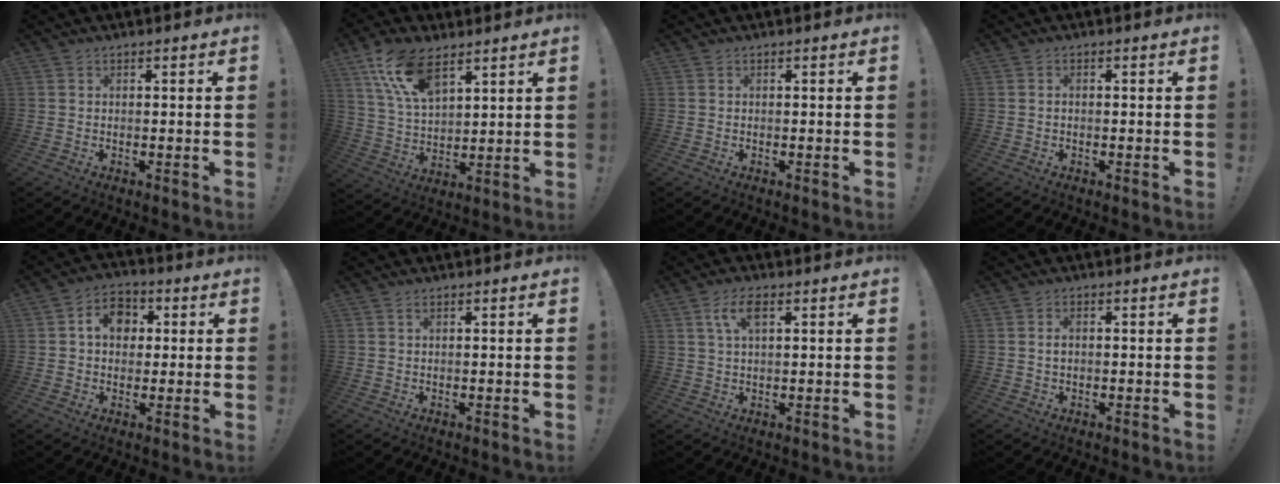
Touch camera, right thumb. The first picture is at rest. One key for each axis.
{"total": 14.7, "fx": 9.2, "fy": 7.0, "fz": 9.0, "tx": -0.178, "ty": -0.037, "tz": 0.170}
{"total": 0.0}
{"total": 0.5, "fx": -0.2, "fy": 0.2, "fz": 0.4, "tx": -0.007, "ty": 0.001, "tz": -0.003}
{"total": 9.1, "fx": 2.3, "fy": 7.2, "fz": 5.0, "tx": -0.074, "ty": 0.004, "tz": 0.044}
{"total": 0.8, "fx": 0.5, "fy": 0.3, "fz": 0.6, "tx": -0.006, "ty": -0.003, "tz": 0.008}
{"total": 5.8, "fx": 2.2, "fy": 2.3, "fz": 4.8, "tx": -0.092, "ty": 0.005, "tz": 0.039}
{"total": 1.4, "fx": 0.1, "fy": 0.9, "fz": 1.0, "tx": -0.012, "ty": 0.002, "tz": -0.001}